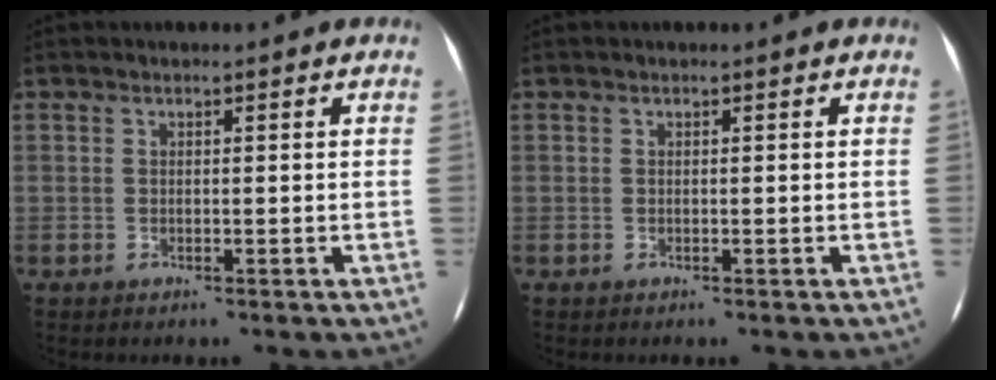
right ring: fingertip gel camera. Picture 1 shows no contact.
{"total": 0.0}